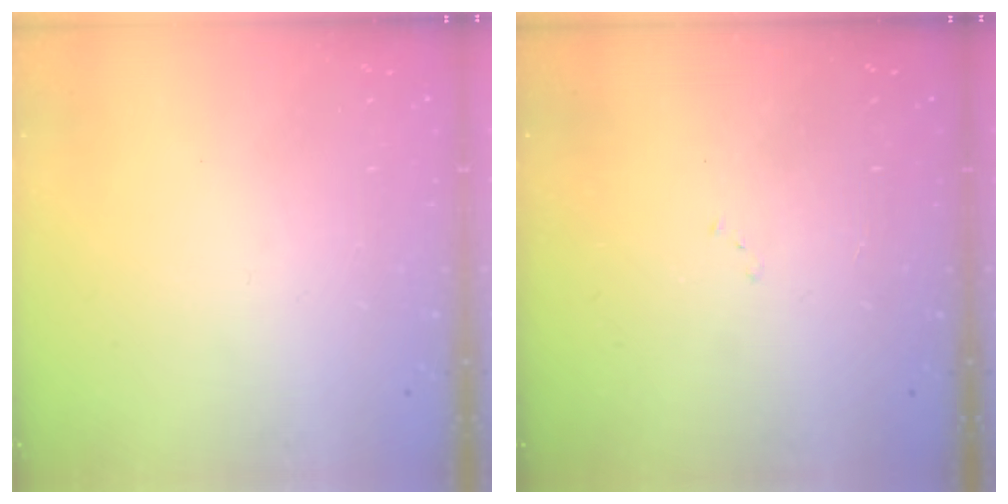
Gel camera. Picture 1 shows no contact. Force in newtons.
{"total": 5.5, "press": 5.5, "slide": 0.7}